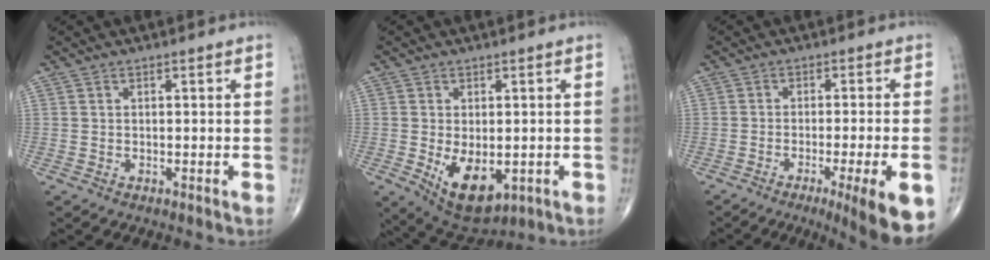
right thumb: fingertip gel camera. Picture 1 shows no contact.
{"total": 10.0, "force": [-2.2, 5.7, 7.9], "torque": [-0.112, -0.015, -0.017]}
{"total": 12.4, "force": [-6.2, 1.4, 10.7], "torque": [-0.111, 0.000, -0.084]}